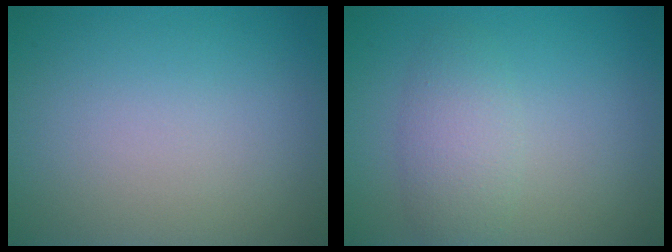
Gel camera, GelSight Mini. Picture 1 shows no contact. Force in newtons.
{"total": 3.0, "press": 3.0, "slide": 0.1}